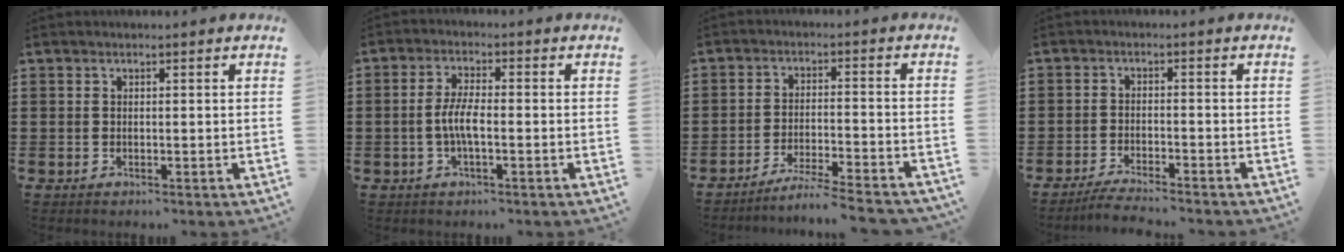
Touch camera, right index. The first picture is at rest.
{"total": 4.4, "force": [-1.0, 1.1, 4.1], "torque": [-0.095, -0.003, -0.026]}
{"total": 5.0, "force": [-4.7, -0.5, 1.6], "torque": [-0.035, -0.012, -0.095]}
{"total": 2.8, "force": [-2.7, -0.1, 0.6], "torque": [-0.011, 0.002, -0.054]}